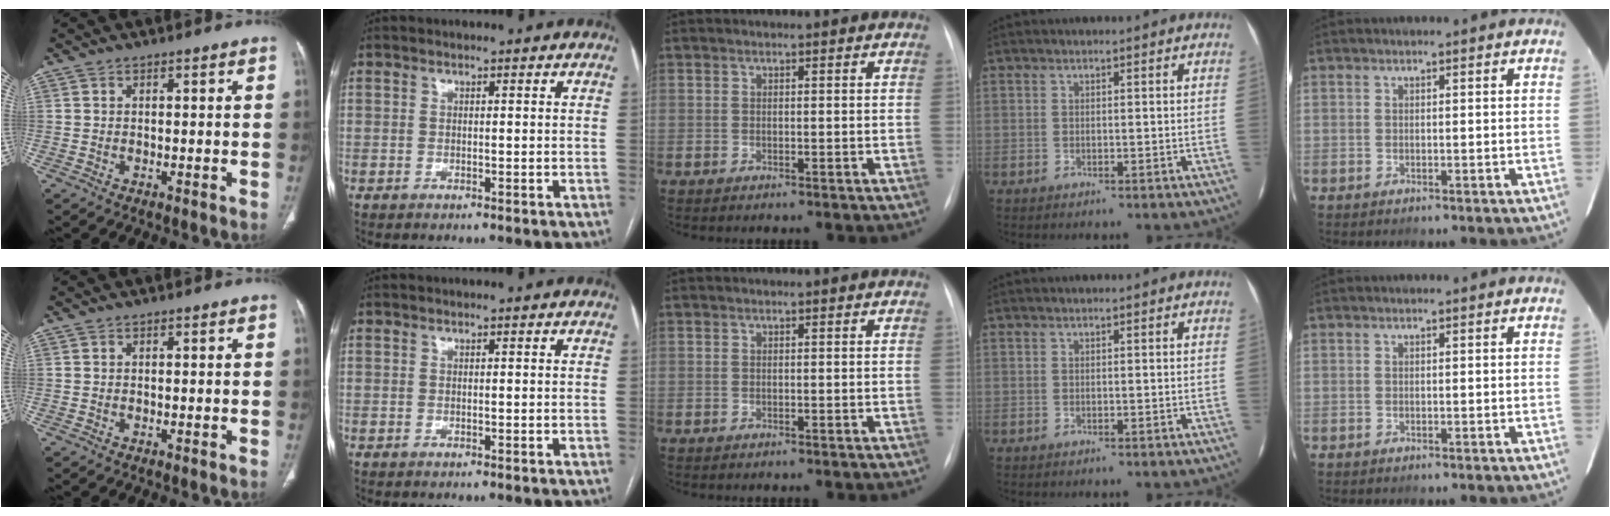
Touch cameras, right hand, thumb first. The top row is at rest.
{}